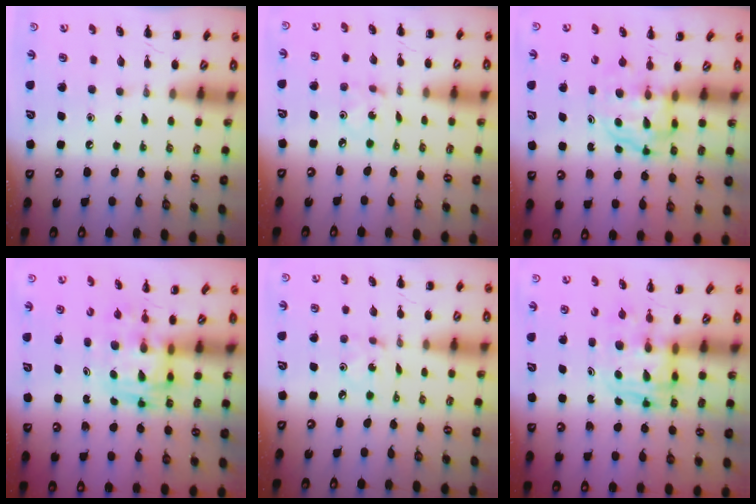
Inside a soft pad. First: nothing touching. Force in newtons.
{"total": 1.0, "press": 1.0, "slide": 0.3}
{"total": 3.8, "press": 3.8, "slide": 0.2}
{"total": 2.9, "press": 2.9, "slide": 0.5}
{"total": 1.0, "press": 1.0, "slide": 0.3}
{"total": 2.7, "press": 2.7, "slide": 0.2}